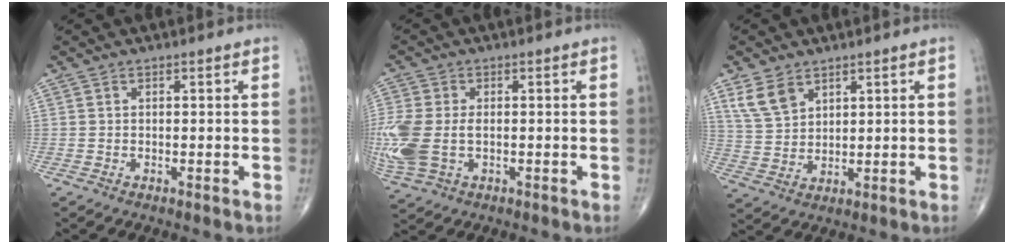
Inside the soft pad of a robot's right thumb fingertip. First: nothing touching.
{"total": 12.4, "force": [-1.3, 8.0, 9.4], "torque": [-0.263, -0.004, -0.016]}
{"total": 6.6, "force": [3.9, 4.1, 3.3], "torque": [-0.054, -0.014, 0.087]}